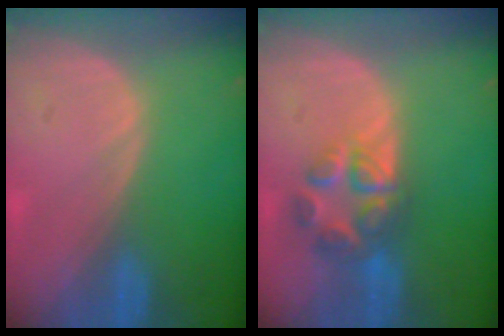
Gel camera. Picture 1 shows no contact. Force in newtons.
{"total": 7.0, "press": 6.0, "slide": 3.8}